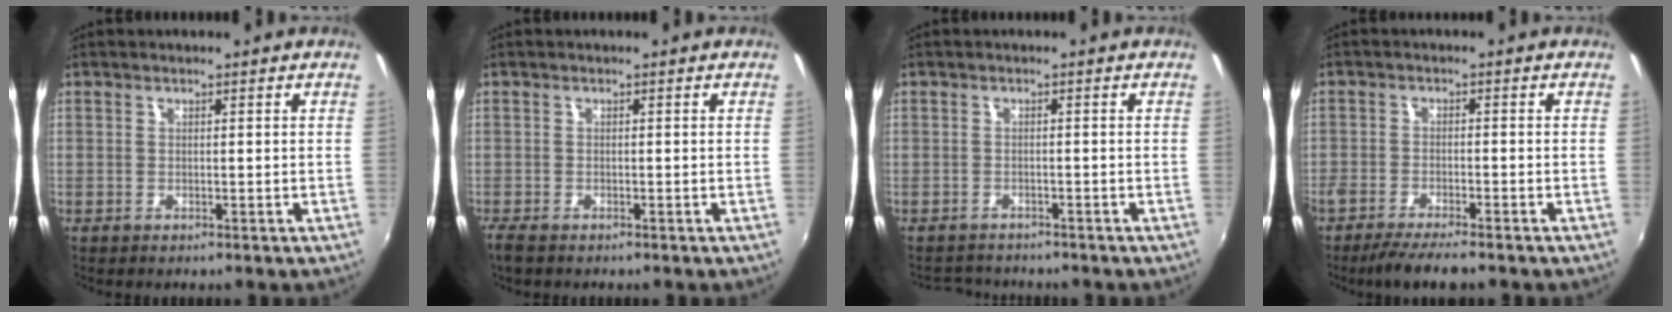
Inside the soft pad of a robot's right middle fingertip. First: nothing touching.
{"total": 2.5, "force": [-2.0, 0.9, 1.3], "torque": [-0.029, -0.010, -0.036]}
{"total": 3.6, "force": [-3.4, 1.3, 0.2], "torque": [-0.014, 0.001, -0.057]}
{"total": 6.6, "force": [-5.5, 0.6, 3.5], "torque": [-0.085, -0.020, -0.098]}